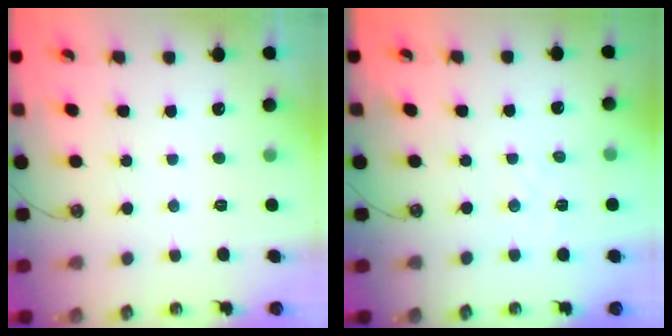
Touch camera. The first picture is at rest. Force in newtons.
{"total": 1.9, "press": 1.9, "slide": 0.3}